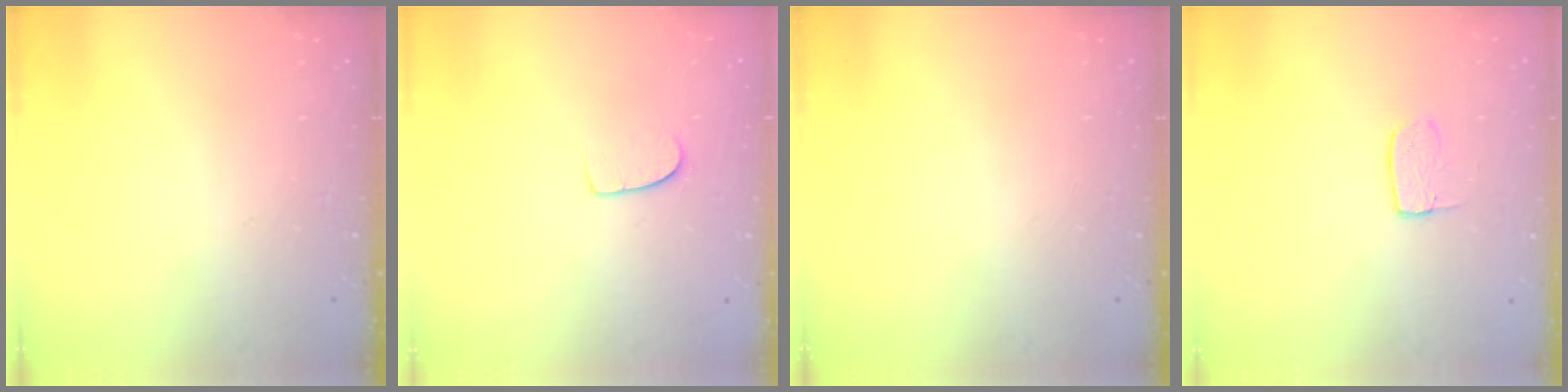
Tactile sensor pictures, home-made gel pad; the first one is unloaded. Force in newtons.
{"total": 6.5, "press": 6.5, "slide": 0.5}
{"total": 0.0}
{"total": 6.0, "press": 6.0, "slide": 0.4}